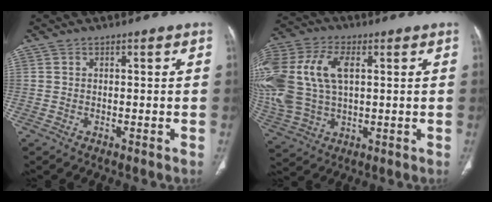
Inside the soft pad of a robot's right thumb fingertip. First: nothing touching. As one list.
[{"total": 24.7, "force": [4.7, 15.5, 18.7], "torque": [-0.468, 0.027, 0.098]}]